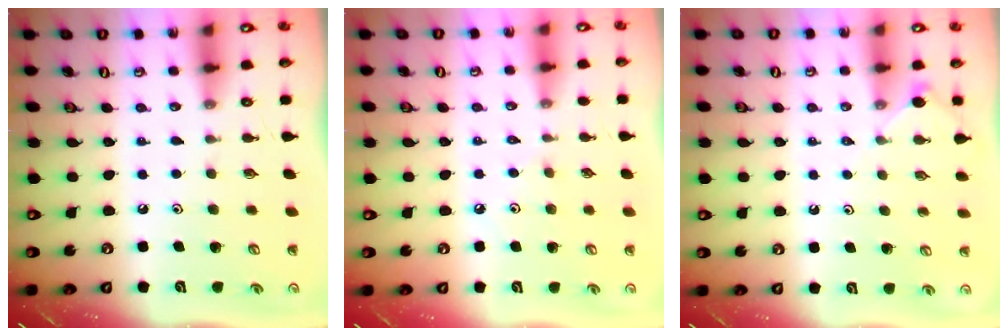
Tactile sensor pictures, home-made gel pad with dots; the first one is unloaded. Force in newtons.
{"total": 4.0, "press": 4.0, "slide": 0.7}
{"total": 3.9, "press": 3.8, "slide": 0.6}